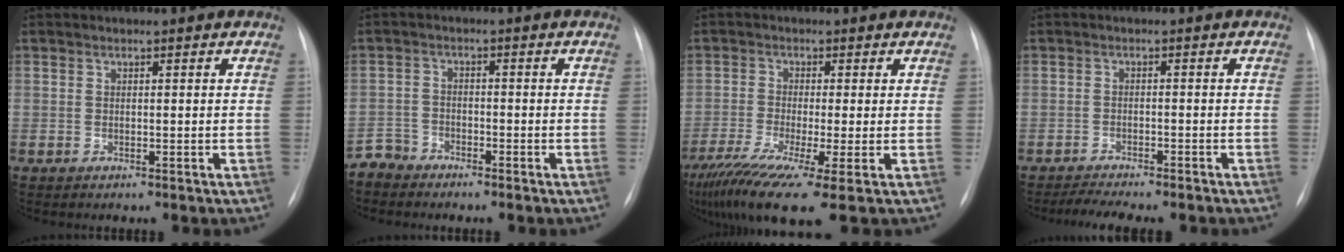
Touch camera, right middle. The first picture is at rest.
{"total": 3.0, "force": [-2.7, 1.0, -0.8], "torque": [0.018, -0.003, -0.056]}
{"total": 12.7, "force": [-7.9, 0.7, 9.9], "torque": [-0.181, -0.037, -0.135]}
{"total": 7.4, "force": [-6.5, 1.0, 3.4], "torque": [-0.048, -0.003, -0.094]}